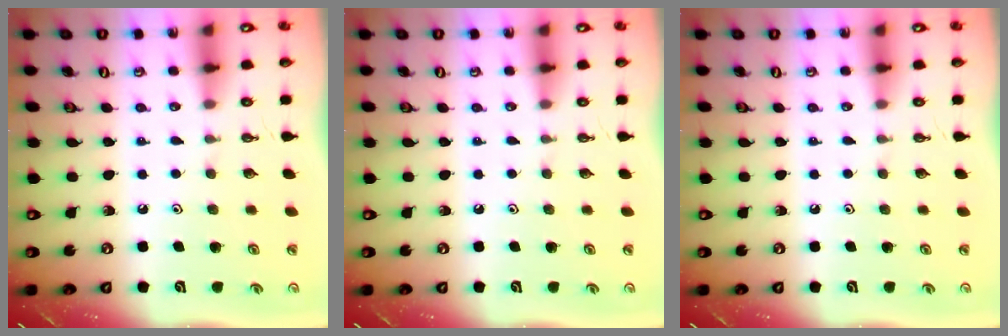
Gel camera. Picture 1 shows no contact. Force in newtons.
{"total": 0.0}
{"total": 0.0}